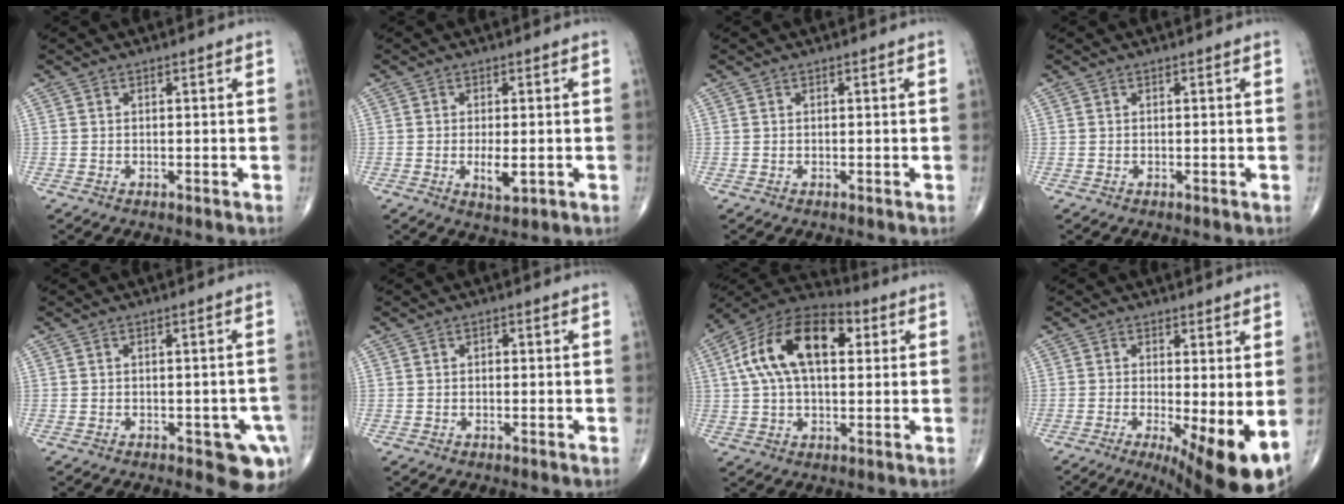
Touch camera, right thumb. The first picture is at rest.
{"total": 4.0, "force": [-0.8, 1.5, 3.6], "torque": [-0.061, -0.008, -0.012]}
{"total": 0.0}
{"total": 0.0}
{"total": 7.7, "force": [-3.2, 3.1, 6.3], "torque": [-0.047, 0.005, -0.036]}
{"total": 0.8, "force": [0.1, 0.6, 0.6], "torque": [-0.006, 0.002, -0.001]}
{"total": 18.2, "force": [4.4, 10.1, 14.6], "torque": [-0.252, 0.028, 0.065]}
{"total": 11.5, "force": [-2.7, 3.2, 10.7], "torque": [-0.160, -0.020, -0.032]}